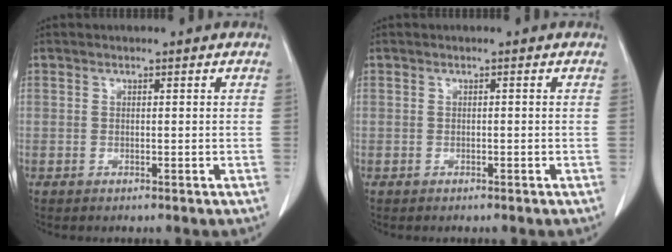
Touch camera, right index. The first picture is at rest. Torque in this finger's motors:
{"motor_torque": [-0.11, 0.13, -0.03, 0.00]}